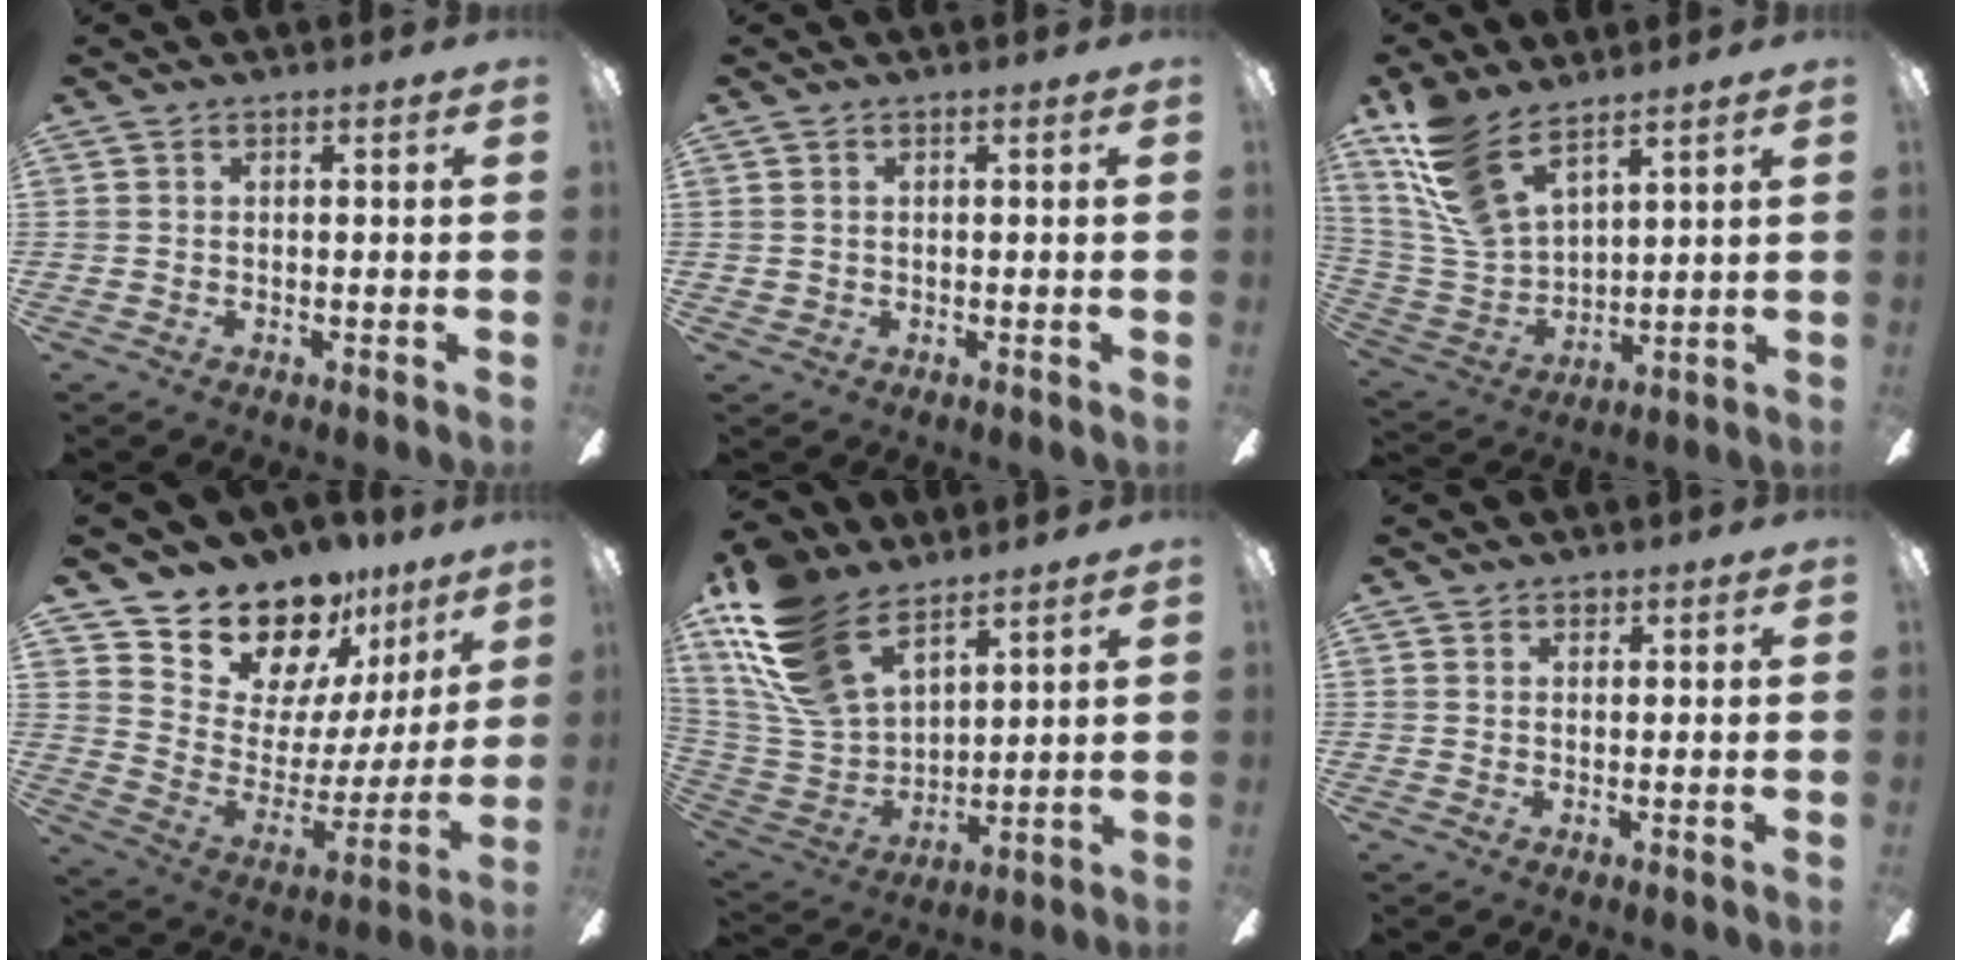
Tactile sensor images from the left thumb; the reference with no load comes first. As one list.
[{"total": 1.1, "force": [0.6, 0.9, 0.1], "torque": [-0.002, 0.004, 0.010]}, {"total": 14.7, "force": [11.0, 5.9, 7.9], "torque": [-0.191, -0.046, 0.209]}, {"total": 16.4, "force": [14.3, 7.2, 3.4], "torque": [-0.085, -0.126, 0.261]}, {"total": 20.4, "force": [13.3, 10.9, 10.9], "torque": [-0.266, -0.060, 0.249]}, {"total": 1.4, "force": [1.0, 0.9, 0.3], "torque": [0.002, -0.002, 0.018]}]